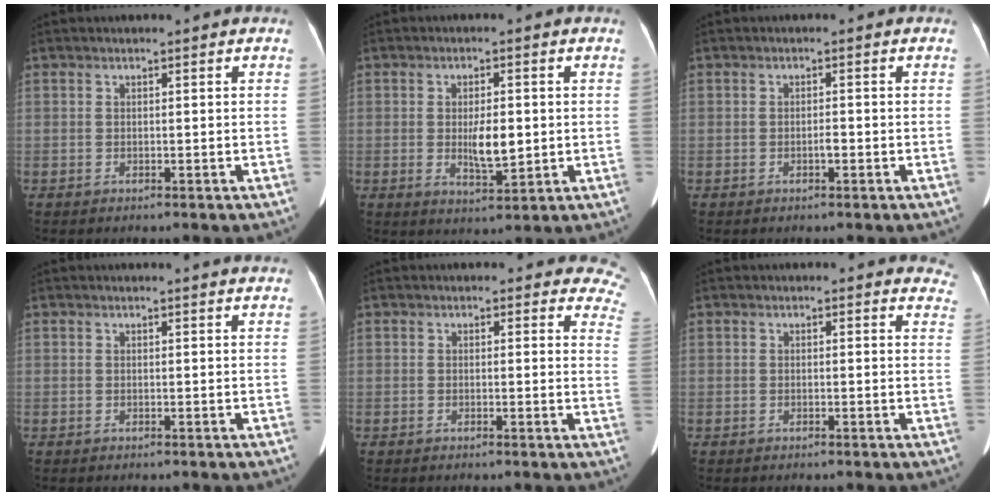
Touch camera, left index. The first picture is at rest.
{"total": 5.4, "force": [-0.3, 1.7, 5.1], "torque": [-0.092, -0.008, 0.002]}
{"total": 1.1, "force": [-0.5, 0.3, 0.9], "torque": [-0.018, 0.001, -0.007]}
{"total": 4.0, "force": [3.9, 0.5, 0.9], "torque": [-0.011, 0.003, 0.031]}
{"total": 8.6, "force": [7.8, 3.1, 2.0], "torque": [0.021, -0.025, 0.041]}
{"total": 4.6, "force": [4.1, 2.1, 0.0], "torque": [0.032, -0.019, 0.010]}